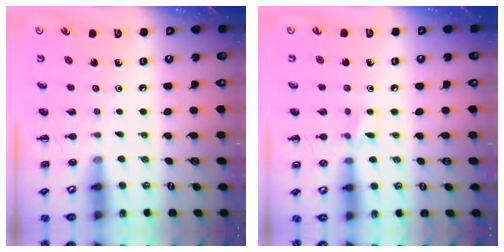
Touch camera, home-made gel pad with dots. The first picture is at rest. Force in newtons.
{"total": 4.8, "press": 4.5, "slide": 1.4}